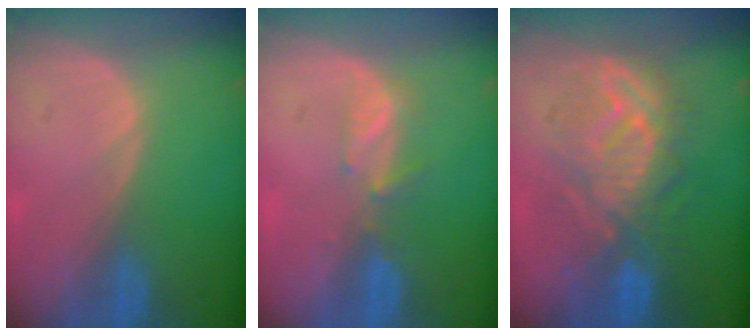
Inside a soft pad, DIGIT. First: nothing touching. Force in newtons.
{"total": 2.7, "press": 2.6, "slide": 0.8}
{"total": 9.4, "press": 9.4, "slide": 0.6}